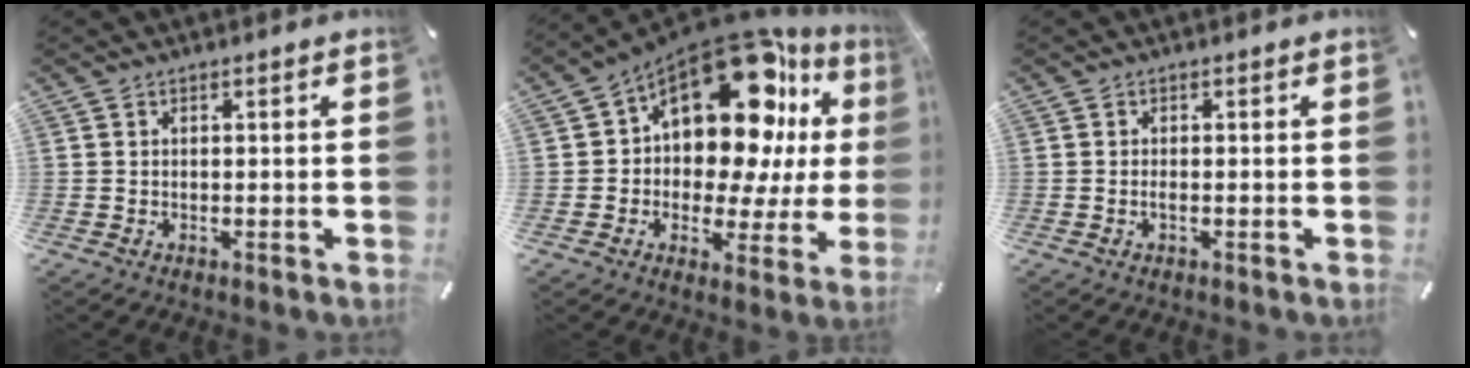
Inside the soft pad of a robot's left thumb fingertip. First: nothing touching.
{"total": 19.9, "force": [10.0, 10.5, 13.7], "torque": [-0.216, -0.090, 0.160]}
{"total": 1.0, "force": [-0.3, 0.3, 1.0], "torque": [-0.019, -0.001, -0.005]}